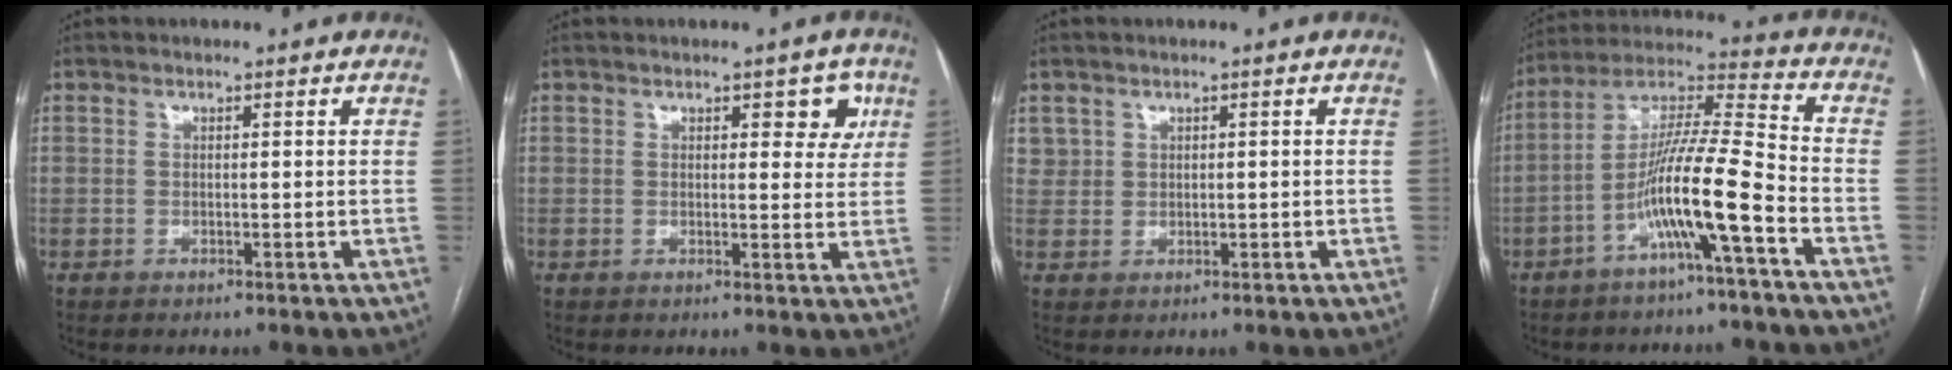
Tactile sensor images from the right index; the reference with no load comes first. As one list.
[{"total": 4.2, "force": [1.9, 2.2, 3.1], "torque": [-0.022, 0.005, 0.017]}, {"total": 2.1, "force": [1.0, 1.9, 0.0], "torque": [0.011, 0.007, 0.015]}, {"total": 12.3, "force": [-5.4, -0.4, 11.0], "torque": [-0.211, 0.013, -0.102]}]